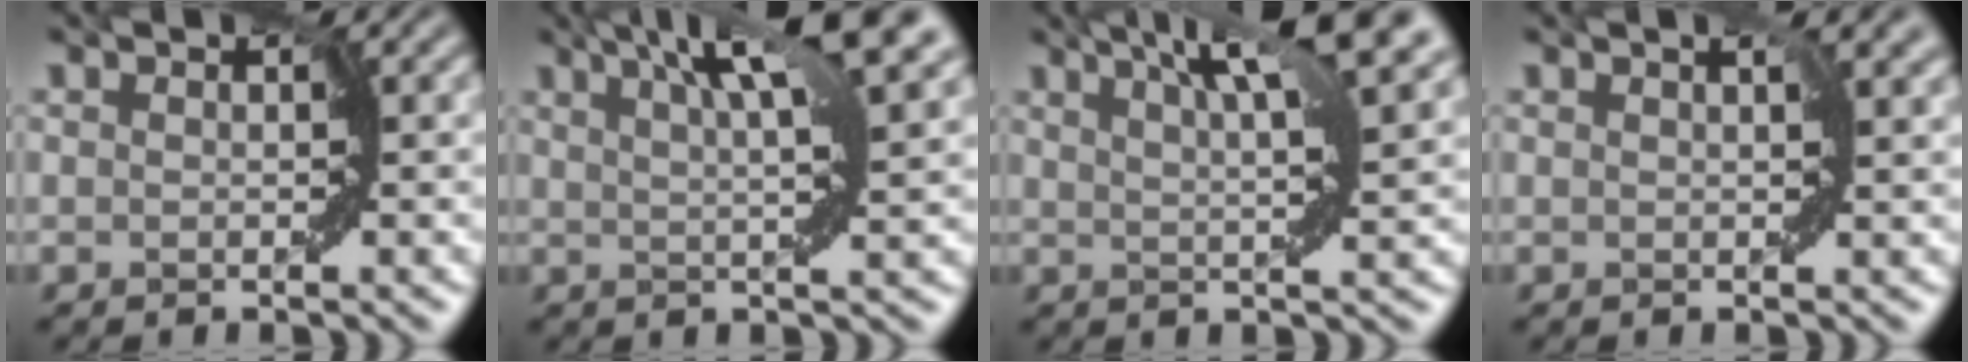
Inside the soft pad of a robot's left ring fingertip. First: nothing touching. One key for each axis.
{"total": 8.6, "fx": 5.2, "fy": 1.4, "fz": 6.7, "tx": -0.077, "ty": 0.036, "tz": 0.067}
{"total": 8.8, "fx": 5.6, "fy": 1.6, "fz": 6.6, "tx": -0.075, "ty": 0.034, "tz": 0.068}
{"total": 1.8, "fx": 0.9, "fy": 0.5, "fz": 1.5, "tx": -0.021, "ty": 0.002, "tz": 0.019}